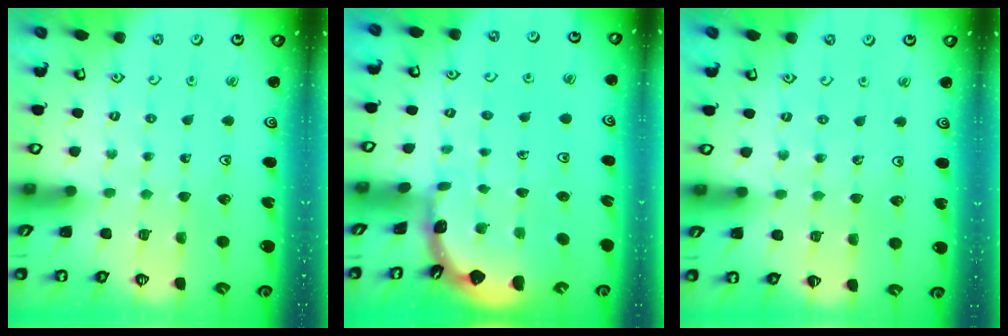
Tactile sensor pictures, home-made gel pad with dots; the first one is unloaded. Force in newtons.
{"total": 1.7, "press": 1.6, "slide": 0.1}
{"total": 2.1, "press": 2.1, "slide": 0.4}